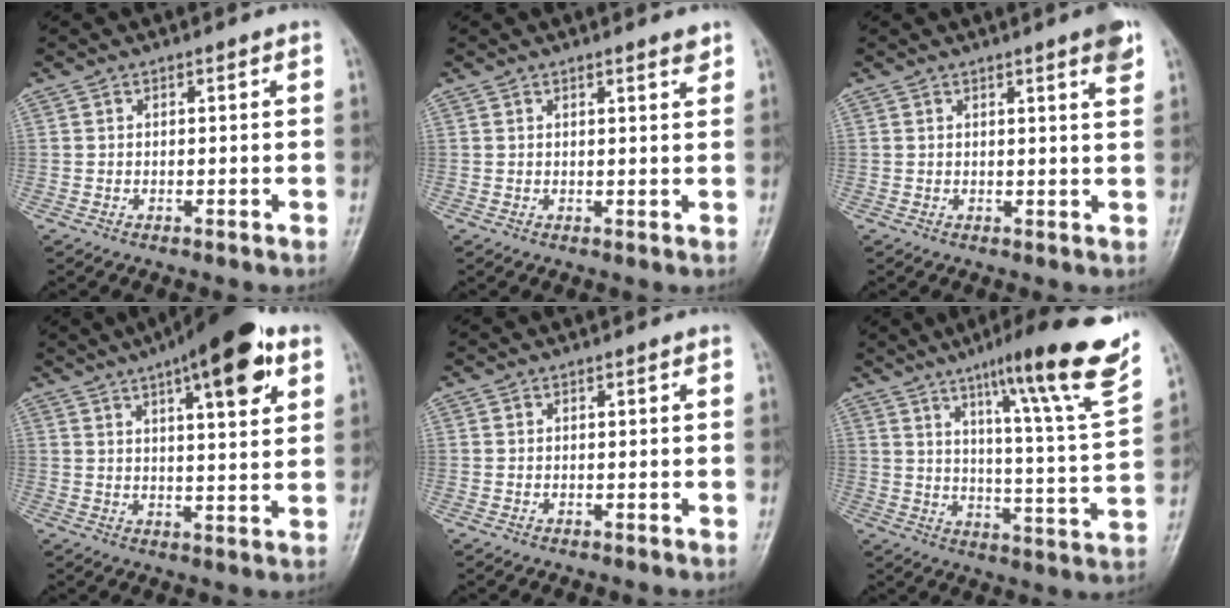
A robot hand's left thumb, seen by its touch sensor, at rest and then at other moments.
{"total": 2.0, "force": [1.6, 0.3, 1.2], "torque": [-0.012, -0.012, 0.021]}
{"total": 3.9, "force": [2.5, 0.2, 3.0], "torque": [-0.033, -0.013, 0.029]}
{"total": 15.6, "force": [8.2, 4.5, 12.5], "torque": [-0.160, -0.018, 0.115]}
{"total": 0.0}
{"total": 21.0, "force": [13.4, 1.3, 16.2], "torque": [-0.210, -0.060, 0.192]}